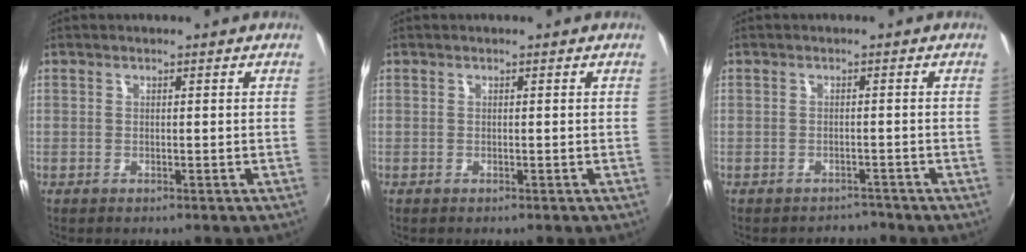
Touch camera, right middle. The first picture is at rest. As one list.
[{"total": 0.0}, {"total": 2.6, "force": [-2.4, 1.0, -0.3], "torque": [0.004, 0.000, -0.036]}]